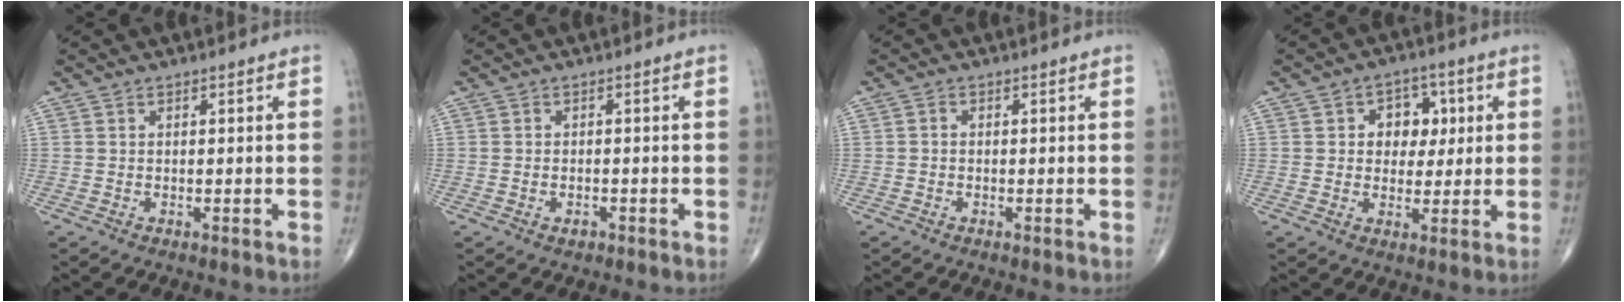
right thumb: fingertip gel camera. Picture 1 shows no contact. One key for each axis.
{"total": 1.5, "fx": -0.8, "fy": 0.9, "fz": 0.9, "tx": -0.016, "ty": 0.005, "tz": -0.010}
{"total": 0.7, "fx": -0.2, "fy": 0.5, "fz": 0.4, "tx": -0.004, "ty": 0.001, "tz": -0.008}
{"total": 7.6, "fx": 1.6, "fy": 5.8, "fz": 4.5, "tx": -0.013, "ty": 0.002, "tz": 0.019}